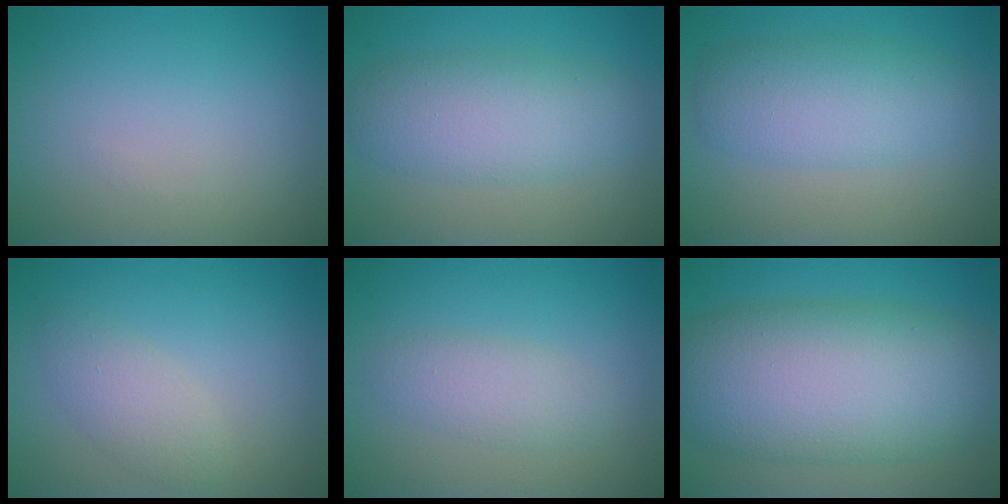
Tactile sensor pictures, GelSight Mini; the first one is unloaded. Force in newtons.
{"total": 5.4, "press": 5.4, "slide": 0.0}
{"total": 5.0, "press": 5.0, "slide": 0.3}
{"total": 2.4, "press": 2.4, "slide": 0.1}
{"total": 2.5, "press": 2.5, "slide": 0.1}
{"total": 12.5, "press": 12.5, "slide": 0.5}